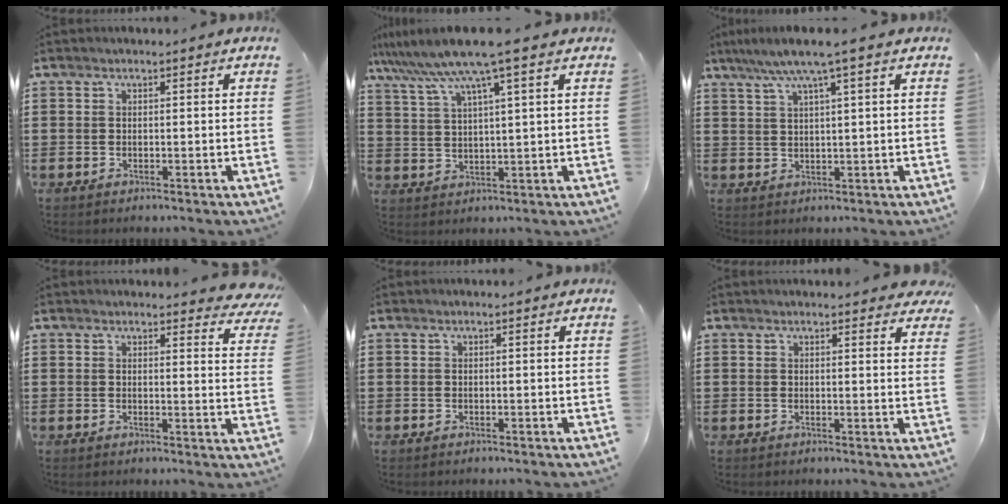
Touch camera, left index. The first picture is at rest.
{"total": 7.8, "force": [5.5, -0.3, 5.6], "torque": [-0.132, -0.028, 0.090]}
{"total": 4.7, "force": [2.7, -0.1, 3.9], "torque": [-0.084, -0.001, 0.042]}
{"total": 3.2, "force": [3.0, 0.4, 1.0], "torque": [-0.014, -0.013, 0.053]}
{"total": 0.0}
{"total": 2.1, "force": [2.0, 0.3, 0.6], "torque": [-0.009, -0.001, 0.038]}